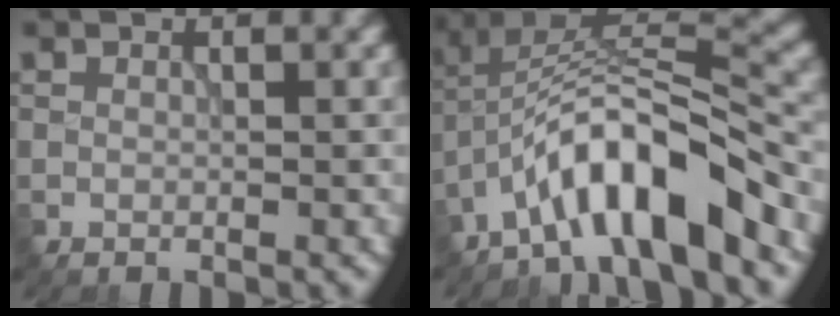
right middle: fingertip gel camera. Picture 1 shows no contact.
{"total": 9.2, "force": [-5.3, 2.6, 7.1], "torque": [-0.113, 0.019, -0.095]}